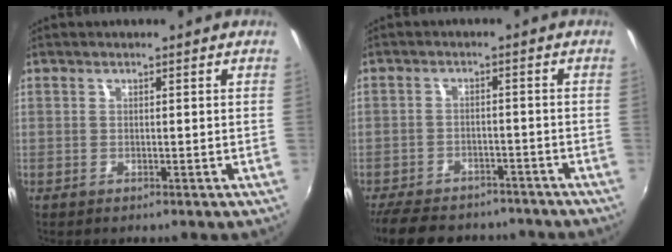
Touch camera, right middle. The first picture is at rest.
{"total": 13.2, "force": [-10.4, 6.5, 4.8], "torque": [-0.126, 0.016, -0.150]}